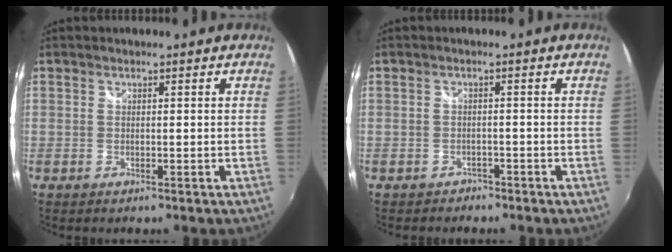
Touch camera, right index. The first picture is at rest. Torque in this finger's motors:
{"motor_torque": [0.11, -0.08, 0.07, -0.01]}